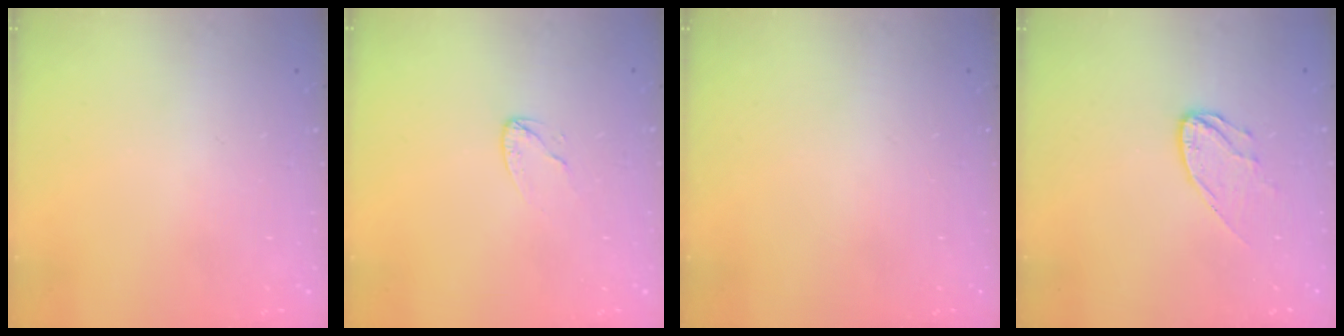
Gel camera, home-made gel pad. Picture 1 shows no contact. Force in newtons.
{"total": 3.2, "press": 3.2, "slide": 0.3}
{"total": 0.0}
{"total": 7.6, "press": 7.6, "slide": 0.2}